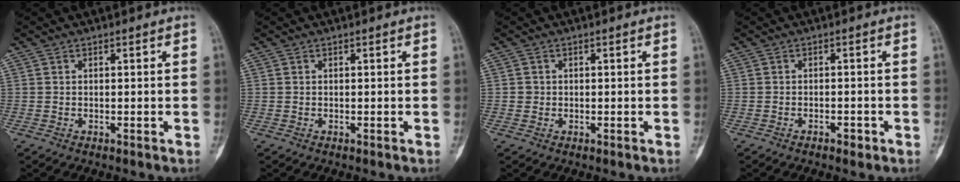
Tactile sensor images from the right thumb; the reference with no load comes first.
{"total": 0.0}
{"total": 1.0, "force": [0.0, 1.0, 0.2], "torque": [0.001, 0.003, 0.000]}
{"total": 1.7, "force": [-1.1, 0.8, 1.0], "torque": [-0.016, 0.009, -0.017]}